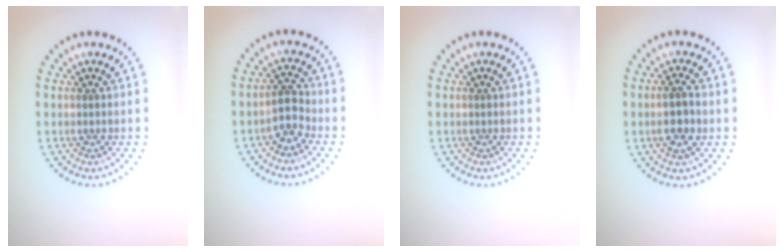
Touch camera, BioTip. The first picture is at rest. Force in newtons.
{"total": 2.3, "press": 2.1, "slide": 0.8}
{"total": 0.0}
{"total": 2.8, "press": 2.8, "slide": 0.6}